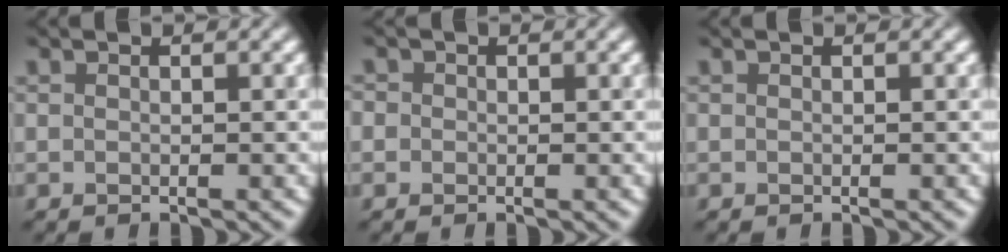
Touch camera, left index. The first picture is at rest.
{"total": 0.9, "force": [0.2, 0.9, 0.1], "torque": [0.005, 0.000, -0.012]}
{"total": 0.0}